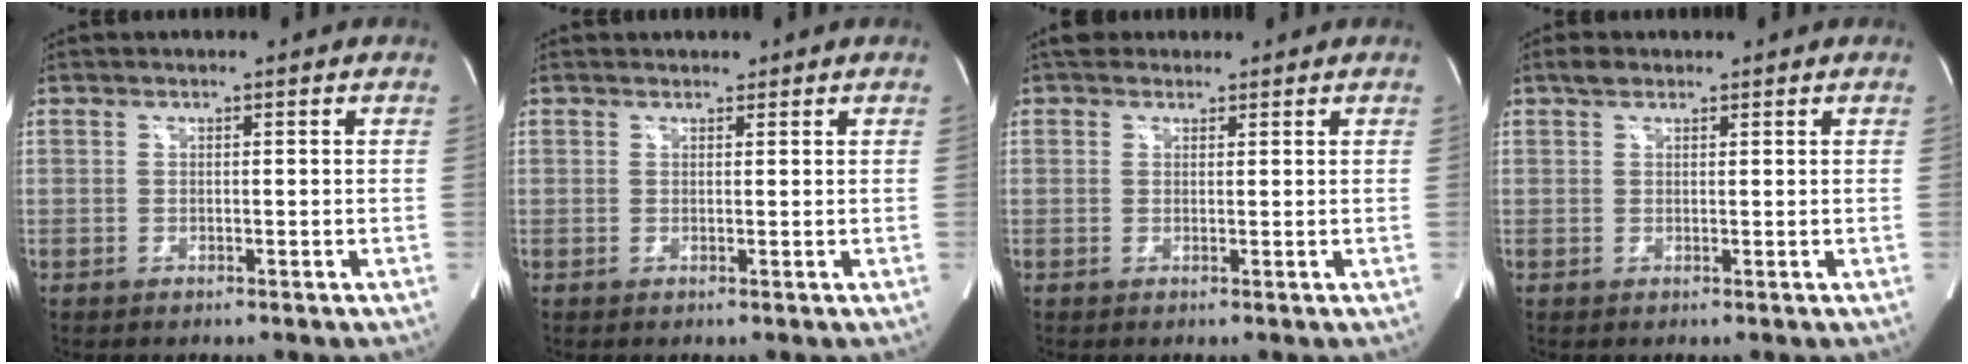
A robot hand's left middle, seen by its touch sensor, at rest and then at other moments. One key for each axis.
{"total": 1.6, "fx": 1.5, "fy": 0.6, "fz": 0.4, "tx": -0.007, "ty": 0.018, "tz": 0.023}
{"total": 3.6, "fx": 2.9, "fy": 1.8, "fz": 0.9, "tx": -0.010, "ty": 0.029, "tz": 0.045}
{"total": 1.7, "fx": 1.3, "fy": 0.8, "fz": 0.7, "tx": -0.019, "ty": 0.012, "tz": 0.024}